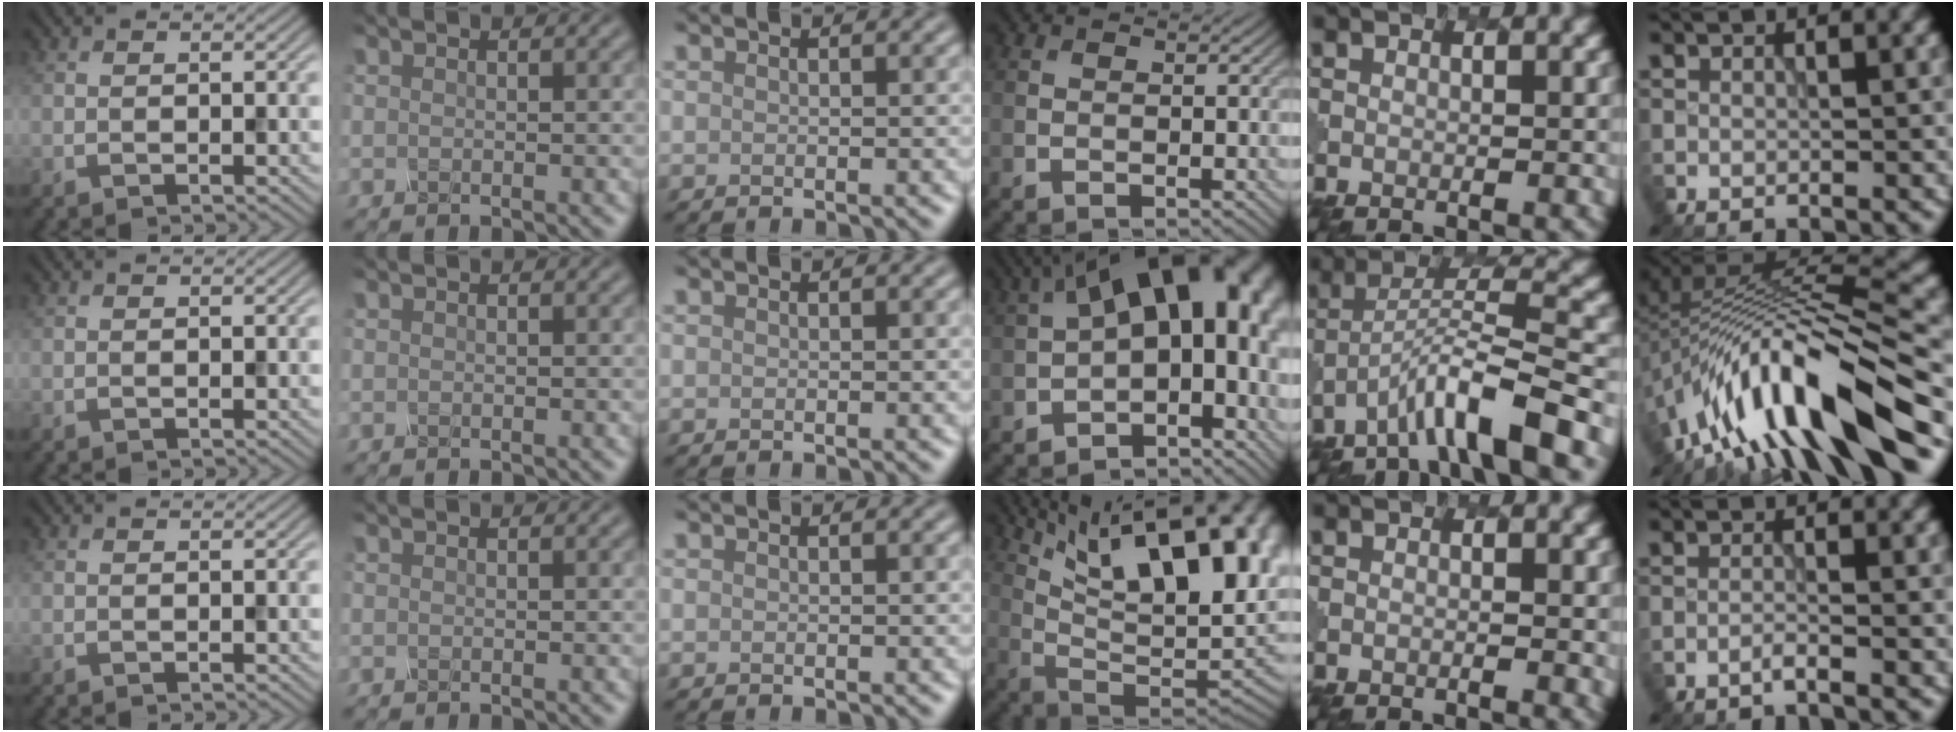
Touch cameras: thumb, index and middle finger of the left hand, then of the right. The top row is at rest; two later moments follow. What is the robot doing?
{"motion": "shake", "object": "salt shaker"}